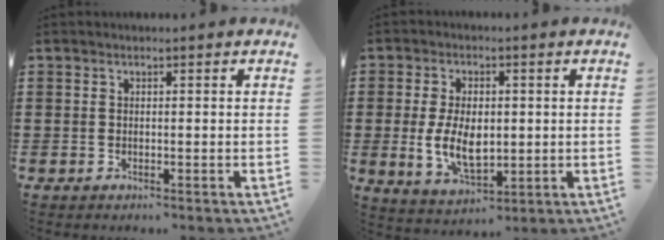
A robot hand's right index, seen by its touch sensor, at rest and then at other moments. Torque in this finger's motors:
{"motor_torque": [1.19, 0.95, 0.38, 0.14]}